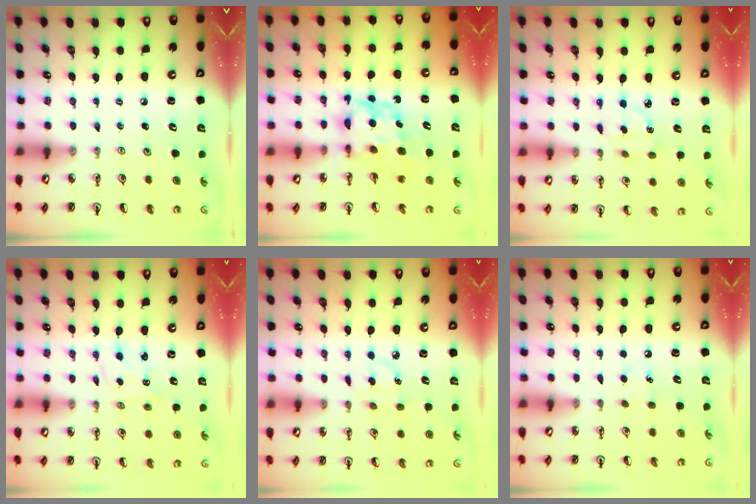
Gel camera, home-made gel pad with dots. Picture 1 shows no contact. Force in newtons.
{"total": 6.7, "press": 6.7, "slide": 0.6}
{"total": 3.0, "press": 2.9, "slide": 0.6}
{"total": 1.1, "press": 0.9, "slide": 0.6}
{"total": 5.2, "press": 5.1, "slide": 0.6}
{"total": 5.4, "press": 5.4, "slide": 0.7}